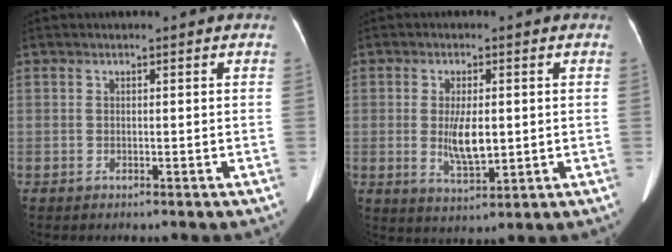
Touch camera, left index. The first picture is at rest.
{"total": 6.0, "force": [-0.1, 2.0, 5.7], "torque": [-0.112, -0.010, 0.005]}